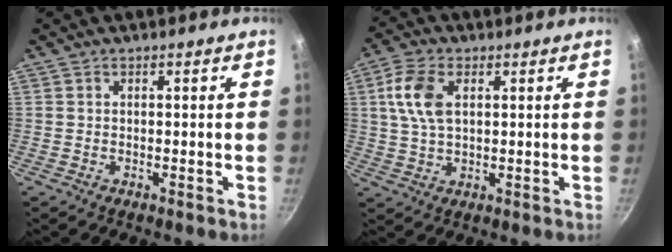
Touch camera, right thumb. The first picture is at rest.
{"total": 8.3, "force": [2.2, 4.7, 6.5], "torque": [-0.128, 0.006, 0.041]}